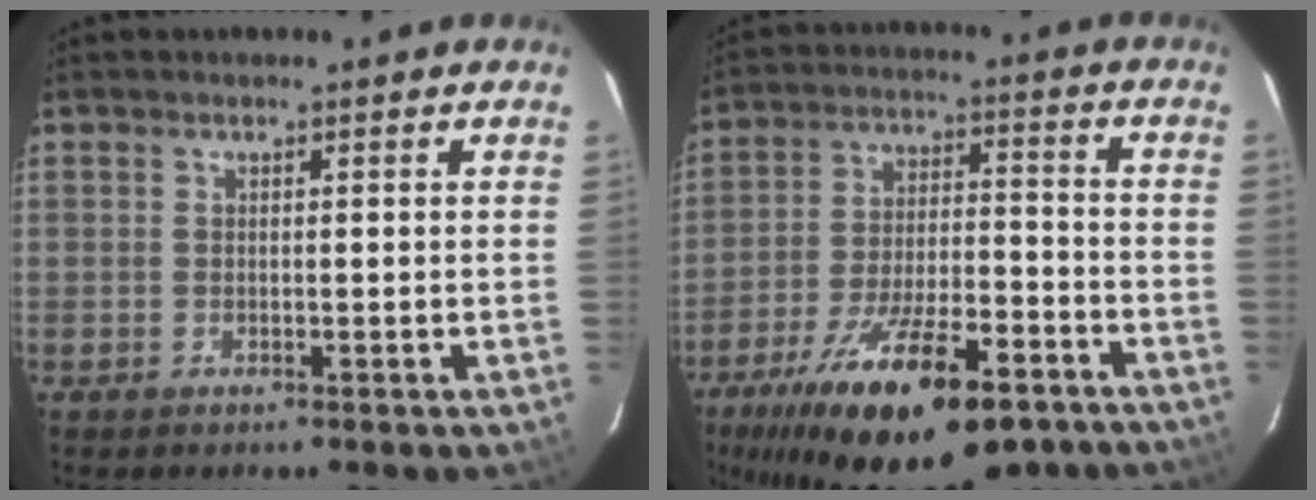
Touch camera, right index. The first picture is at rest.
{"total": 24.0, "force": [-16.7, 7.6, 15.4], "torque": [-0.278, -0.032, -0.251]}